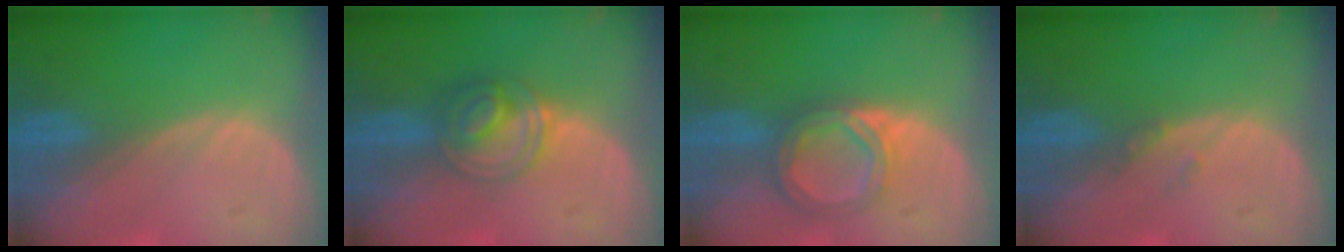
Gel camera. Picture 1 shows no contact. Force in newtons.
{"total": 6.2, "press": 5.3, "slide": 3.1}
{"total": 5.6, "press": 5.2, "slide": 1.9}
{"total": 1.0, "press": 1.0, "slide": 0.2}